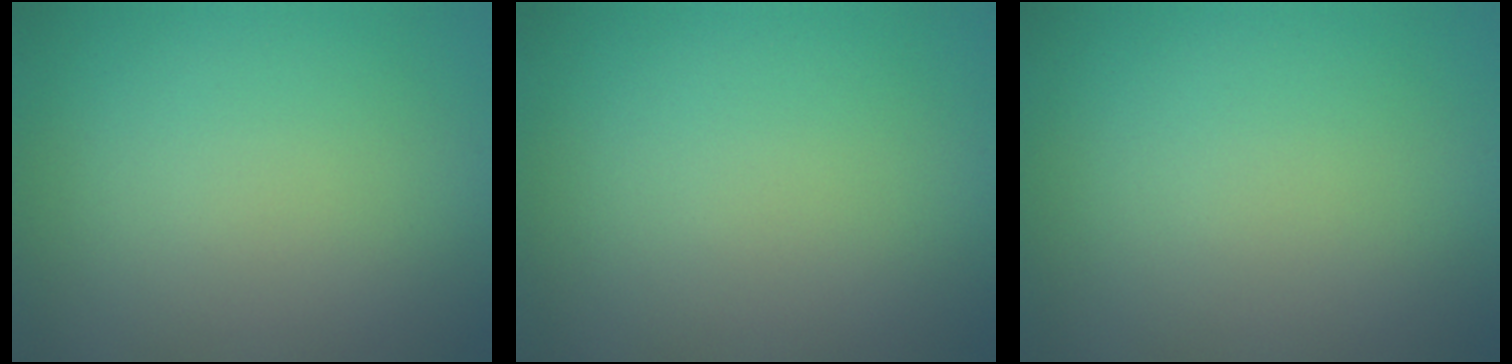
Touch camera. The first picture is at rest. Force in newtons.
{"total": 0.0}
{"total": 0.0}